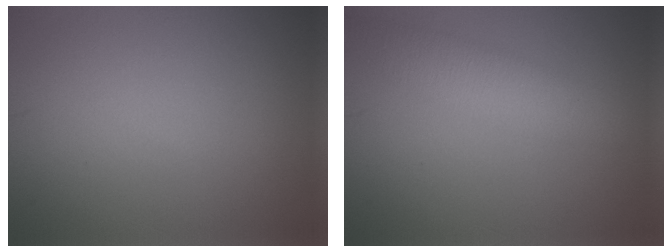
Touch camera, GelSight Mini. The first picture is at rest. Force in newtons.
{"total": 4.4, "press": 4.4, "slide": 0.4}